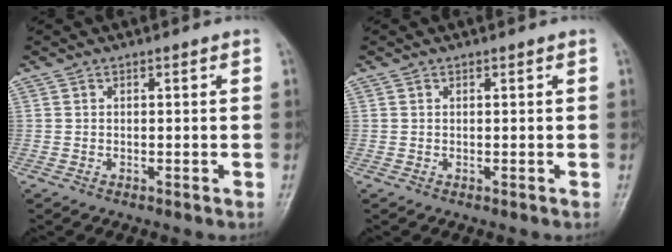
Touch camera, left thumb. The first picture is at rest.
{"total": 0.0}